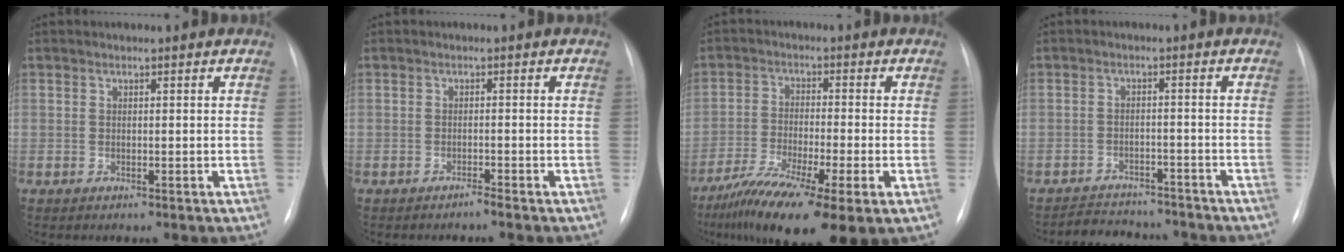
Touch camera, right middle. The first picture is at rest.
{"total": 0.9, "force": [-0.9, -0.2, 0.3], "torque": [-0.004, 0.000, -0.015]}
{"total": 14.6, "force": [-8.8, 2.0, 11.5], "torque": [-0.190, -0.031, -0.148]}
{"total": 8.4, "force": [-7.9, 2.5, 1.5], "torque": [-0.018, 0.011, -0.107]}